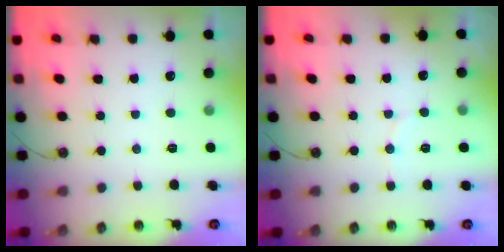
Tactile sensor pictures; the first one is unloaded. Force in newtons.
{"total": 2.9, "press": 2.9, "slide": 0.3}